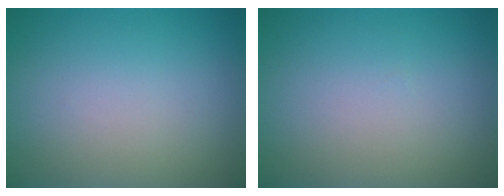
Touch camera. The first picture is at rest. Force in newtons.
{"total": 0.0}